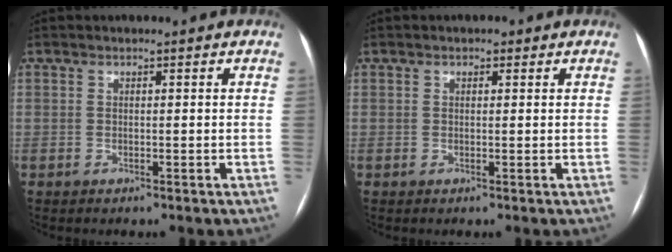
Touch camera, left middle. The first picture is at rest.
{"total": 0.9, "force": [0.5, 0.7, 0.4], "torque": [-0.007, 0.004, 0.005]}